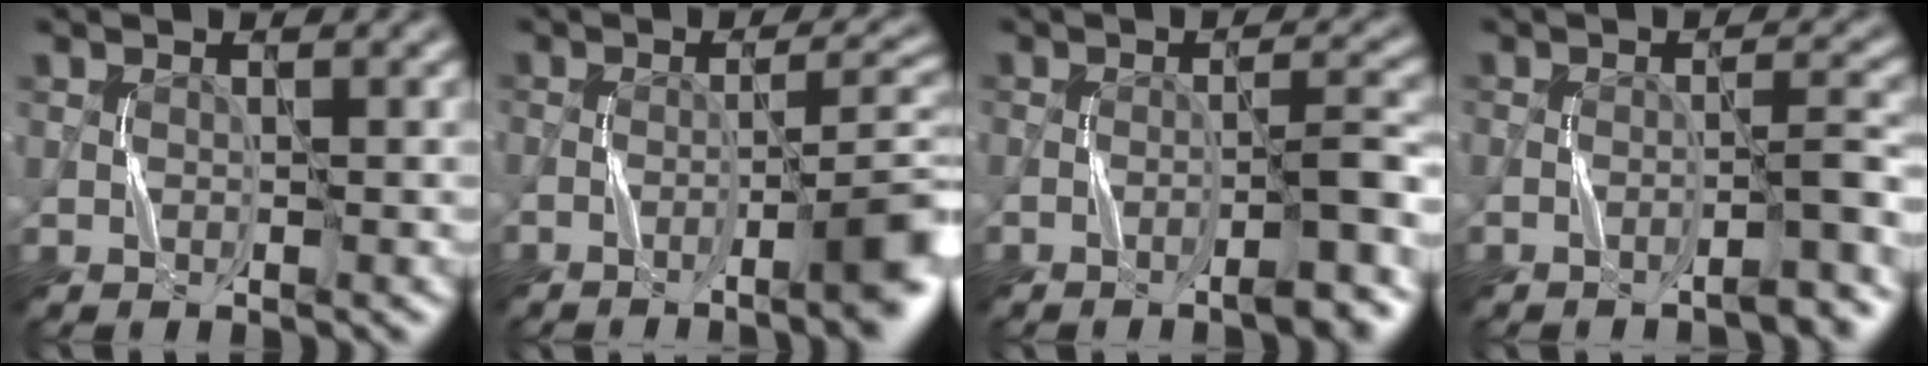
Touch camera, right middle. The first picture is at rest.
{"total": 6.8, "force": [-3.5, 1.3, 5.7], "torque": [-0.068, 0.011, -0.056]}
{"total": 4.0, "force": [-2.5, 0.6, 3.1], "torque": [-0.038, 0.014, -0.043]}
{"total": 3.2, "force": [-2.4, 0.4, 2.1], "torque": [-0.022, 0.015, -0.043]}